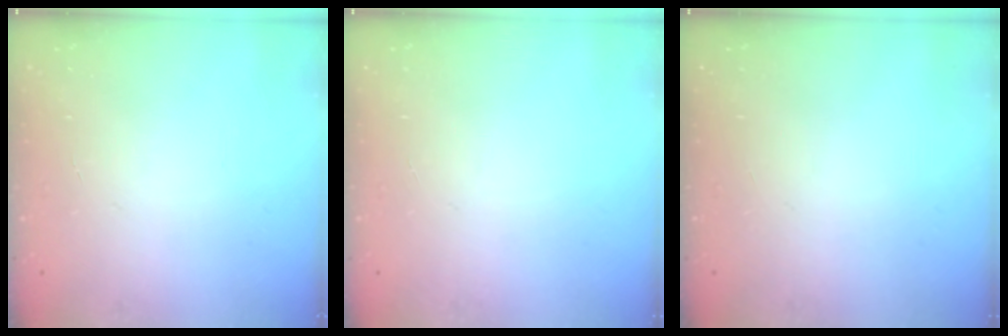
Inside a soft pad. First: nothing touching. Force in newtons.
{"total": 0.0}
{"total": 0.0}